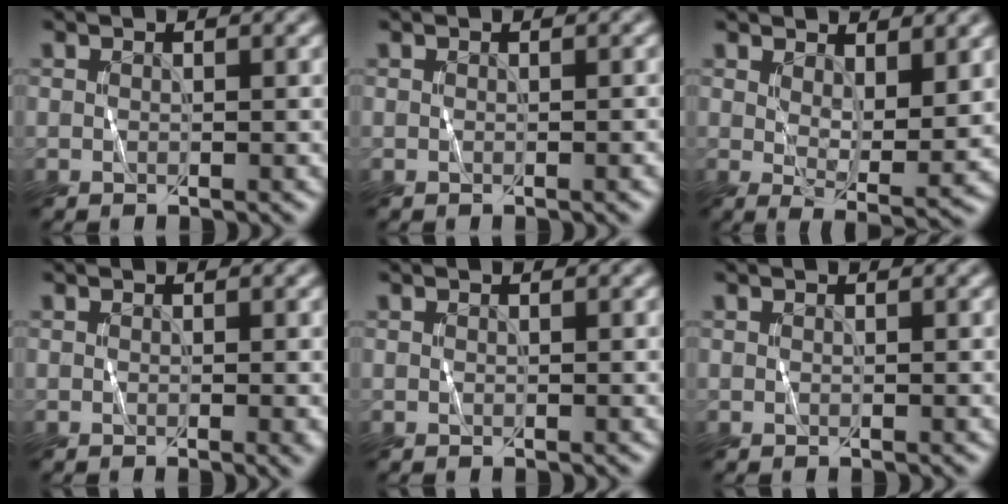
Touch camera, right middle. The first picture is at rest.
{"total": 0.7, "force": [-0.2, 0.1, 0.6], "torque": [-0.007, 0.001, -0.002]}
{"total": 4.5, "force": [1.9, 1.5, 3.8], "torque": [-0.068, -0.015, 0.037]}
{"total": 1.0, "force": [-0.1, 0.2, 1.0], "torque": [-0.013, -0.004, -0.002]}
{"total": 0.0}
{"total": 0.0}